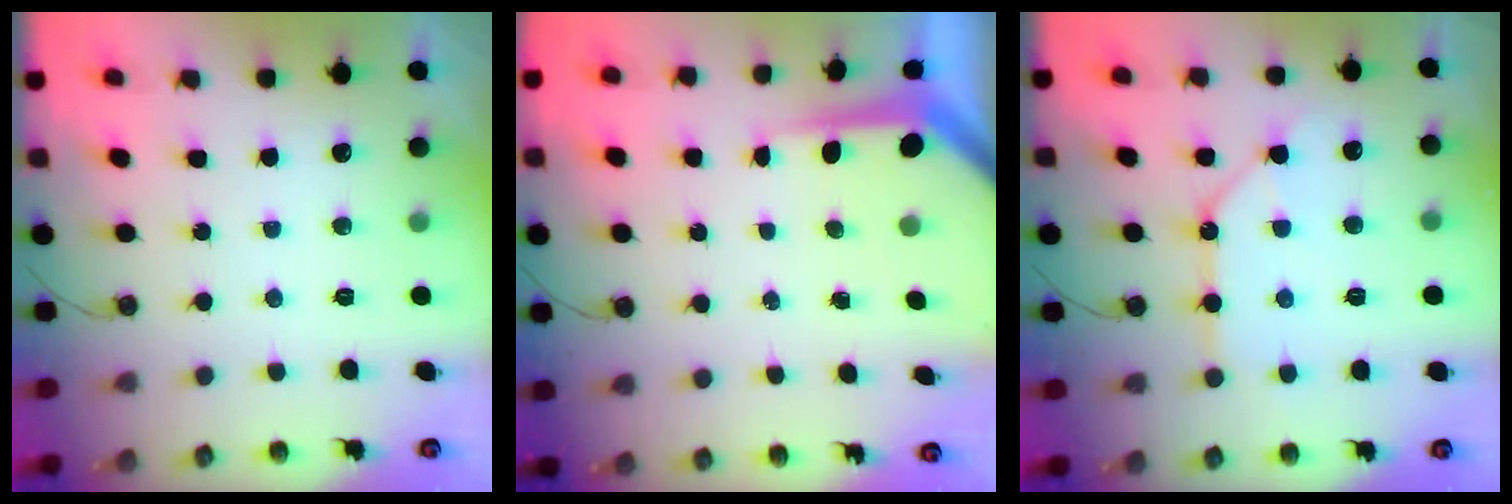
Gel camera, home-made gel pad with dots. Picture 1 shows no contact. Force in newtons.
{"total": 5.0, "press": 5.0, "slide": 0.5}
{"total": 10.1, "press": 10.0, "slide": 1.3}